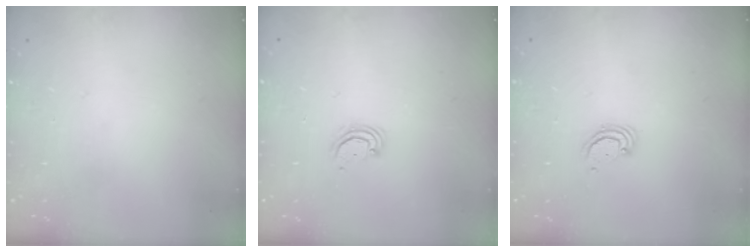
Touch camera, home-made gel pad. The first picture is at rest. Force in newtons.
{"total": 2.9, "press": 2.9, "slide": 0.2}
{"total": 2.6, "press": 2.6, "slide": 0.2}